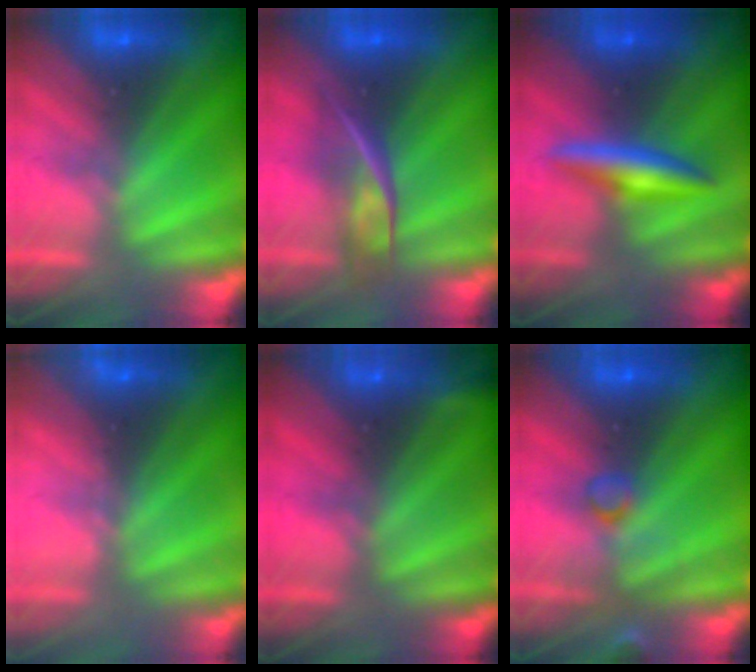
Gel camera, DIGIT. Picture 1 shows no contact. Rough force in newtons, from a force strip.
{"total": 2.4}
{"total": 2.7}
{"total": 2.4}
{"total": 2.4}
{"total": 2.9}